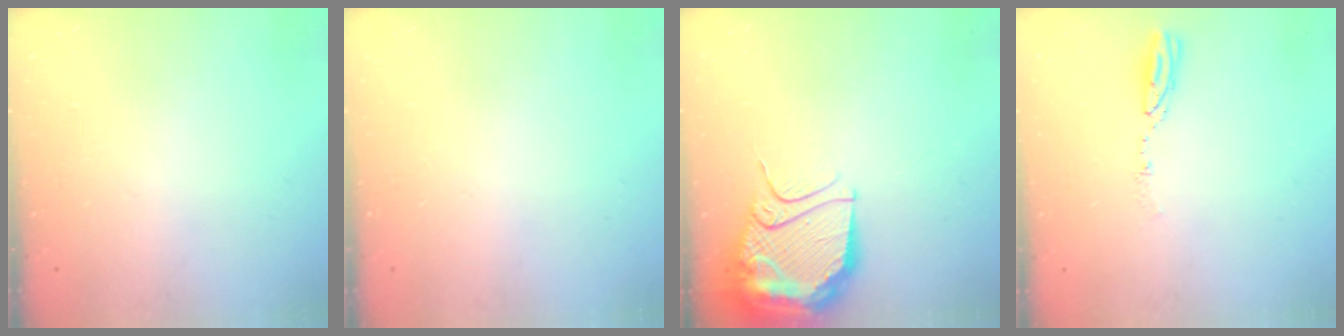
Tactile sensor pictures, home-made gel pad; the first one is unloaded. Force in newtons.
{"total": 0.0}
{"total": 14.2, "press": 14.2, "slide": 1.4}
{"total": 3.5, "press": 3.5, "slide": 0.3}